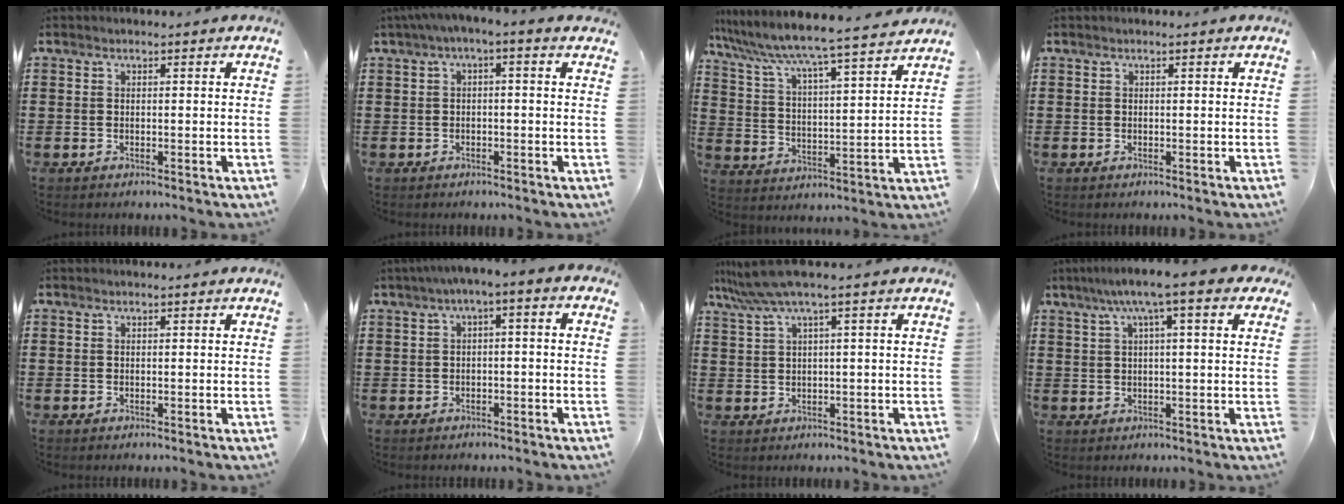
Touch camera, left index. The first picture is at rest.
{"total": 1.8, "force": [-1.1, 0.1, 1.5], "torque": [-0.023, -0.001, -0.024]}
{"total": 5.5, "force": [5.2, -0.6, 1.6], "torque": [-0.060, -0.047, 0.079]}
{"total": 0.0}
{"total": 0.0}
{"total": 2.7, "force": [-1.9, 0.4, 1.9], "torque": [-0.033, 0.004, -0.042]}
{"total": 4.3, "force": [1.9, -0.3, 3.9], "torque": [-0.086, -0.010, 0.031]}
{"total": 7.2, "force": [3.8, 0.5, 6.1], "torque": [-0.128, 0.007, 0.063]}